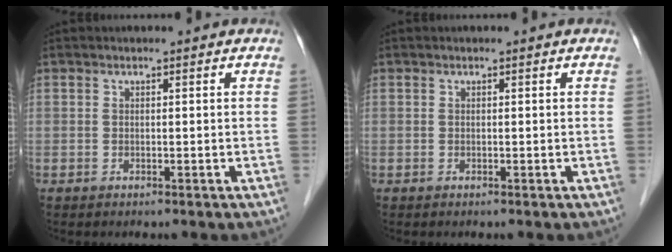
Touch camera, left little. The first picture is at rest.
{"total": 0.0}